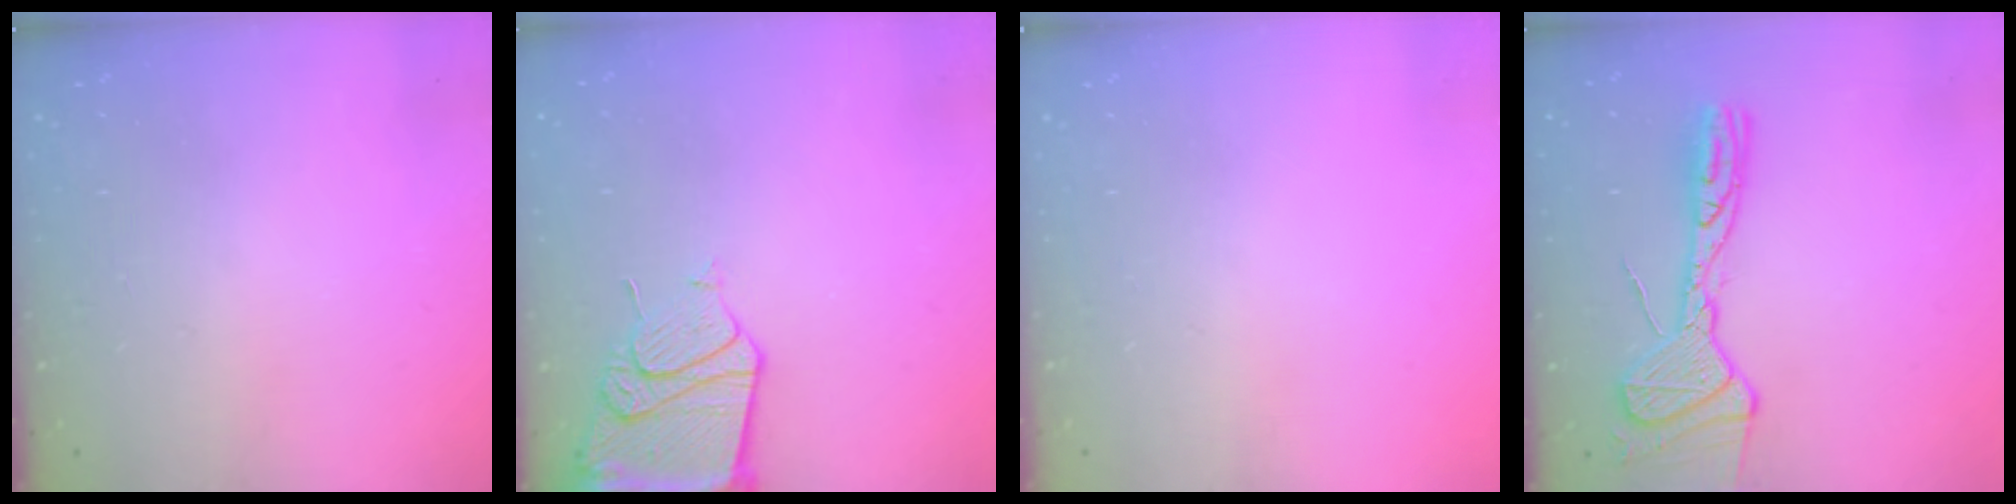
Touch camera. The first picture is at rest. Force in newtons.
{"total": 14.5, "press": 14.4, "slide": 1.7}
{"total": 0.0}
{"total": 16.8, "press": 16.7, "slide": 1.7}